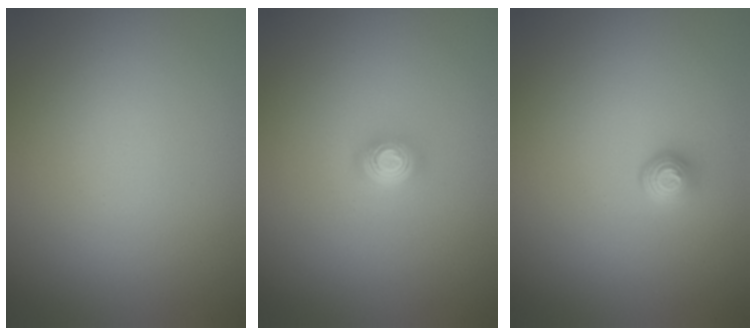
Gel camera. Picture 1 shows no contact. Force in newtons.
{"total": 2.0, "press": 1.4, "slide": 1.4}
{"total": 1.5, "press": 1.0, "slide": 1.1}